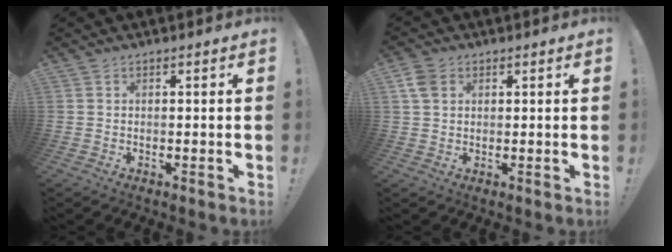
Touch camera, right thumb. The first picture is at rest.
{"total": 4.9, "force": [1.9, 3.5, 2.9], "torque": [-0.056, 0.008, 0.040]}